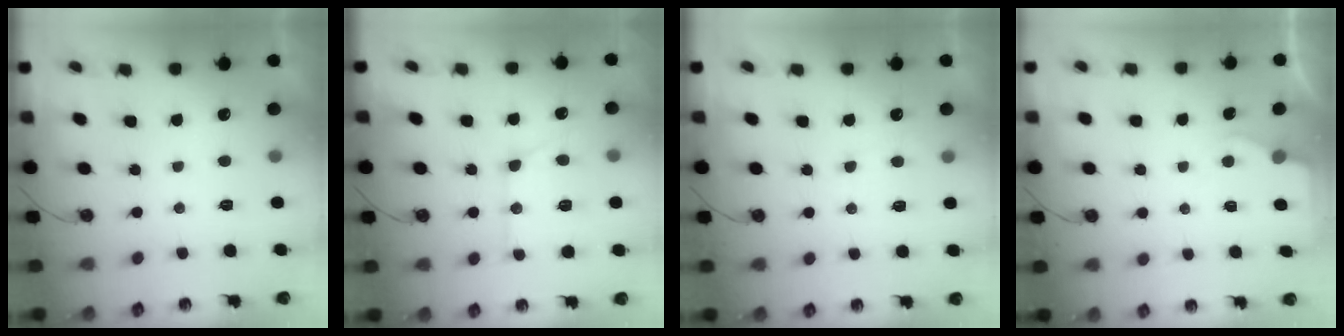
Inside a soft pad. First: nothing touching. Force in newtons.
{"total": 13.2, "press": 13.2, "slide": 1.2}
{"total": 5.3, "press": 5.3, "slide": 0.6}
{"total": 2.4, "press": 2.4, "slide": 0.3}